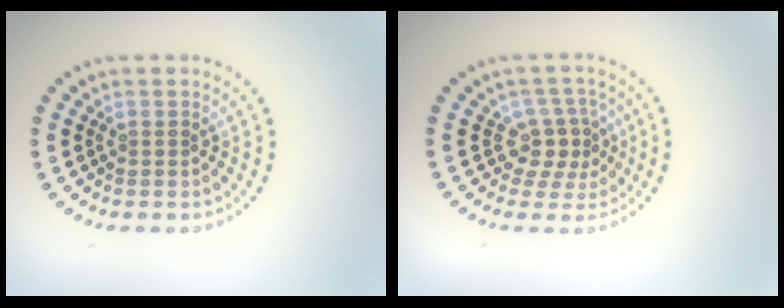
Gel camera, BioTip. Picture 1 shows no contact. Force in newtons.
{"total": 2.7, "press": 2.1, "slide": 1.6}